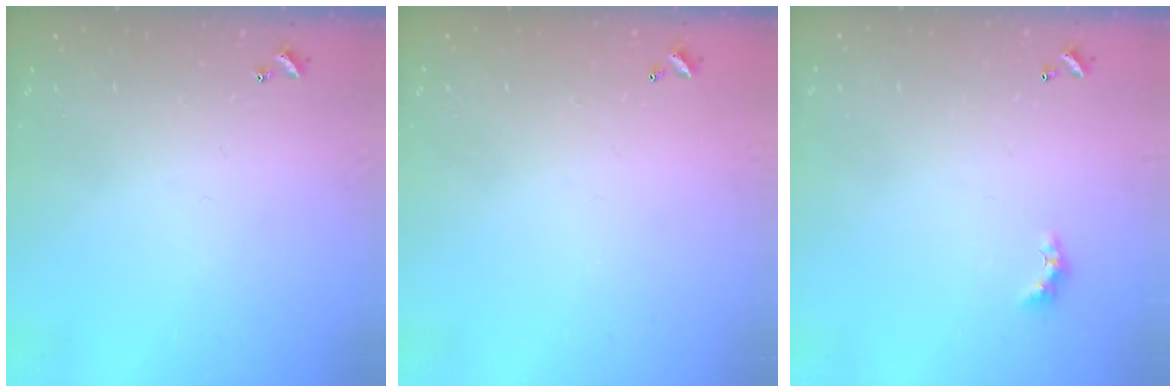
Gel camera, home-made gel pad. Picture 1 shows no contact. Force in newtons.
{"total": 2.9, "press": 2.9, "slide": 0.1}
{"total": 1.3, "press": 1.2, "slide": 0.6}